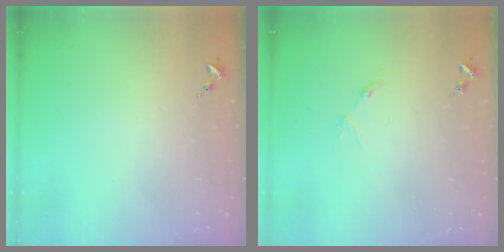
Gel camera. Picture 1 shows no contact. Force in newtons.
{"total": 3.7, "press": 3.7, "slide": 0.3}